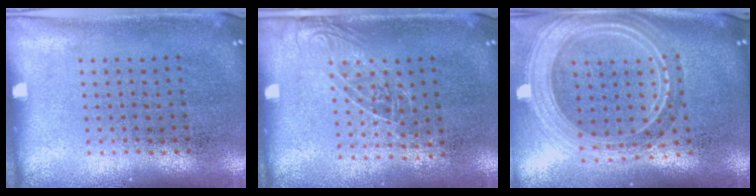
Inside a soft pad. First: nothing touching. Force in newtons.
{"total": 1.4, "press": 1.0, "slide": 0.9}
{"total": 2.7, "press": 2.3, "slide": 1.4}